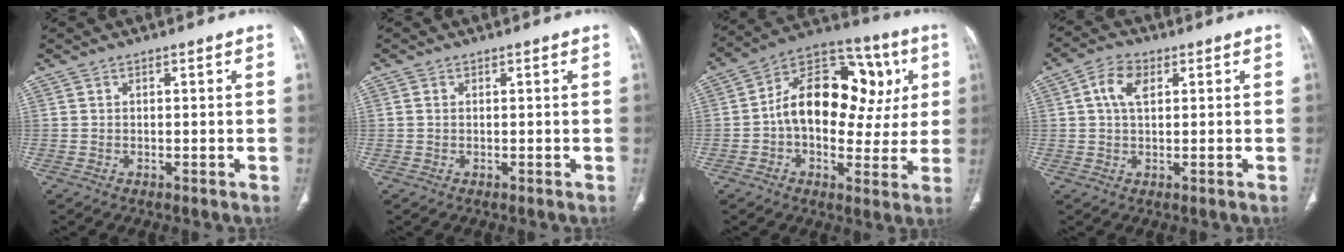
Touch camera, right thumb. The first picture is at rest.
{"total": 0.7, "force": [0.1, 0.5, 0.5], "torque": [-0.014, 0.001, 0.003]}
{"total": 21.1, "force": [2.6, 13.4, 16.1], "torque": [-0.202, 0.031, 0.032]}
{"total": 5.2, "force": [1.5, 3.1, 3.9], "torque": [-0.074, 0.008, 0.024]}